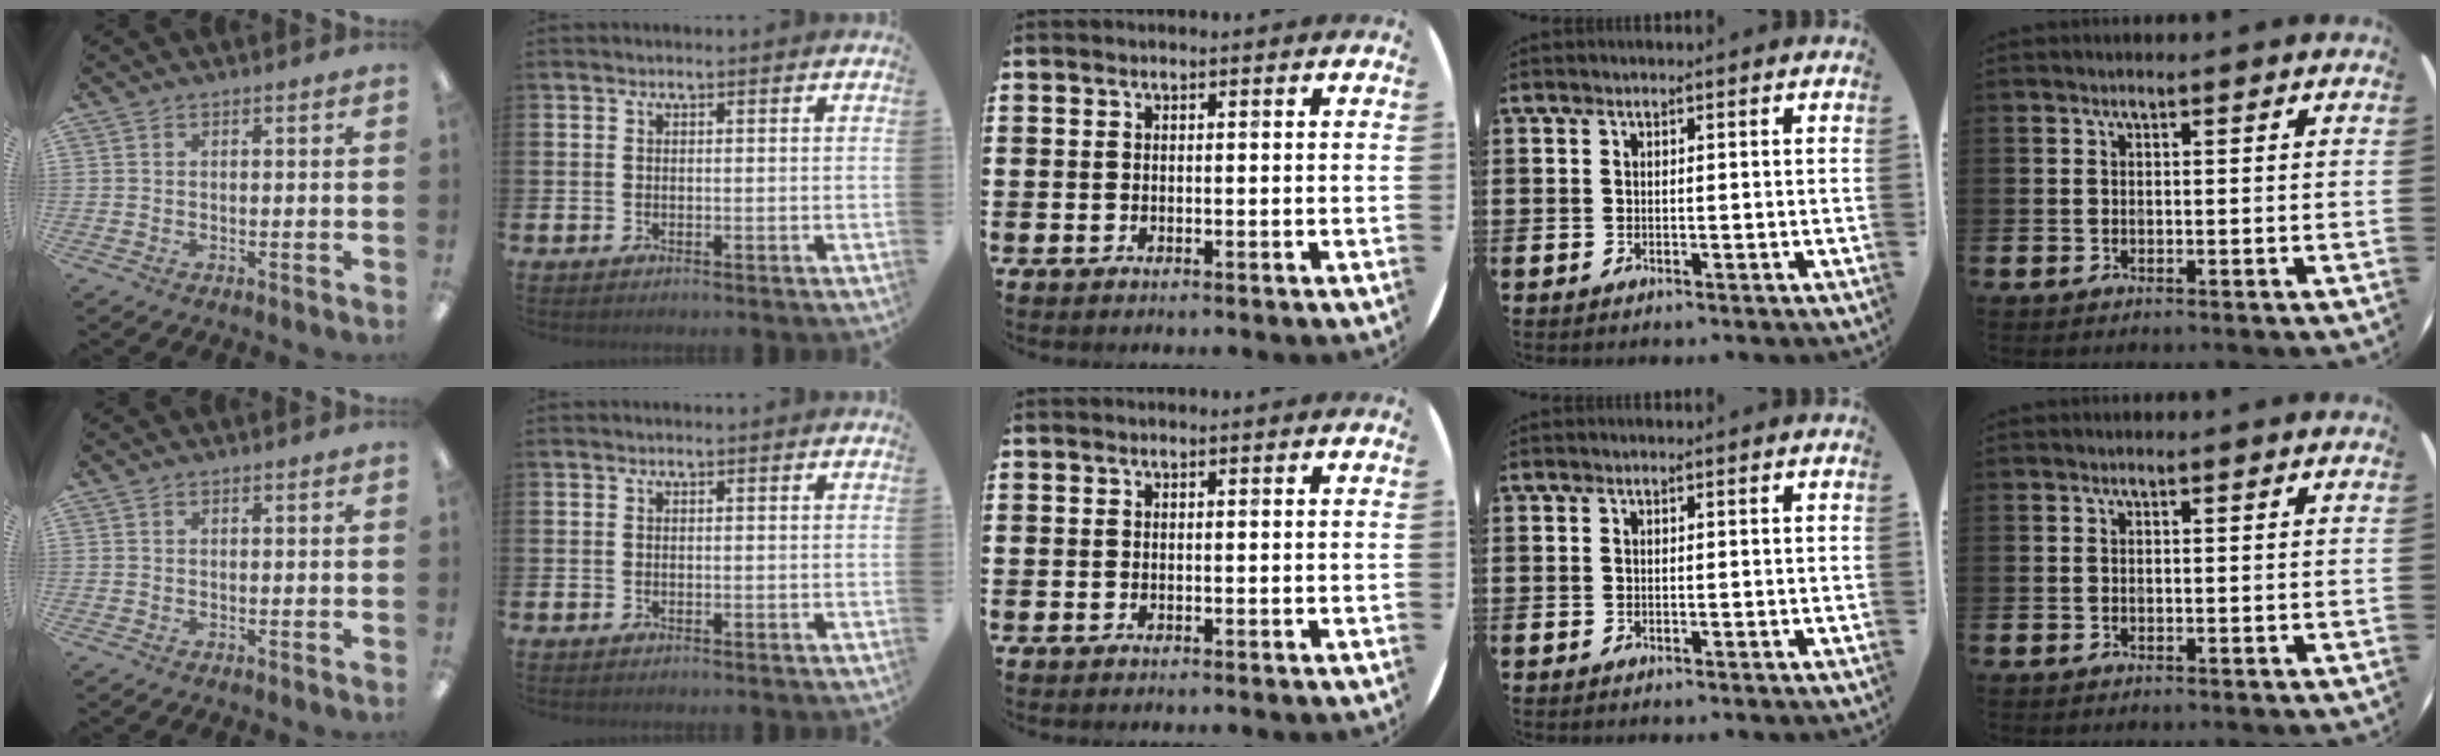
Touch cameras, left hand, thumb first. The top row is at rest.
{}